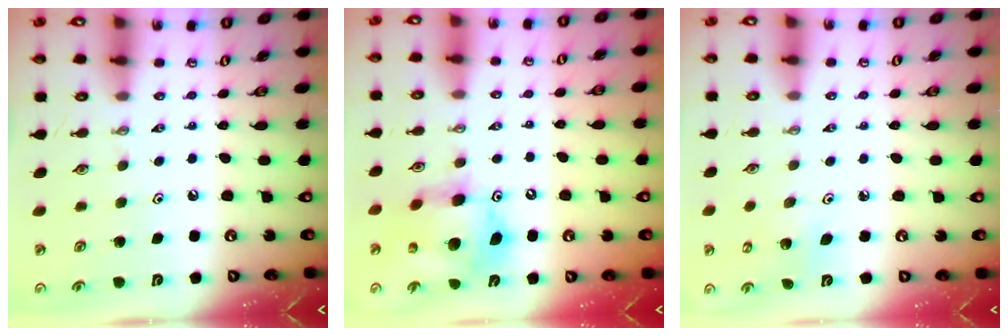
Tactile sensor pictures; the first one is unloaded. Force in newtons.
{"total": 12.9, "press": 12.9, "slide": 1.1}
{"total": 4.8, "press": 4.8, "slide": 0.4}